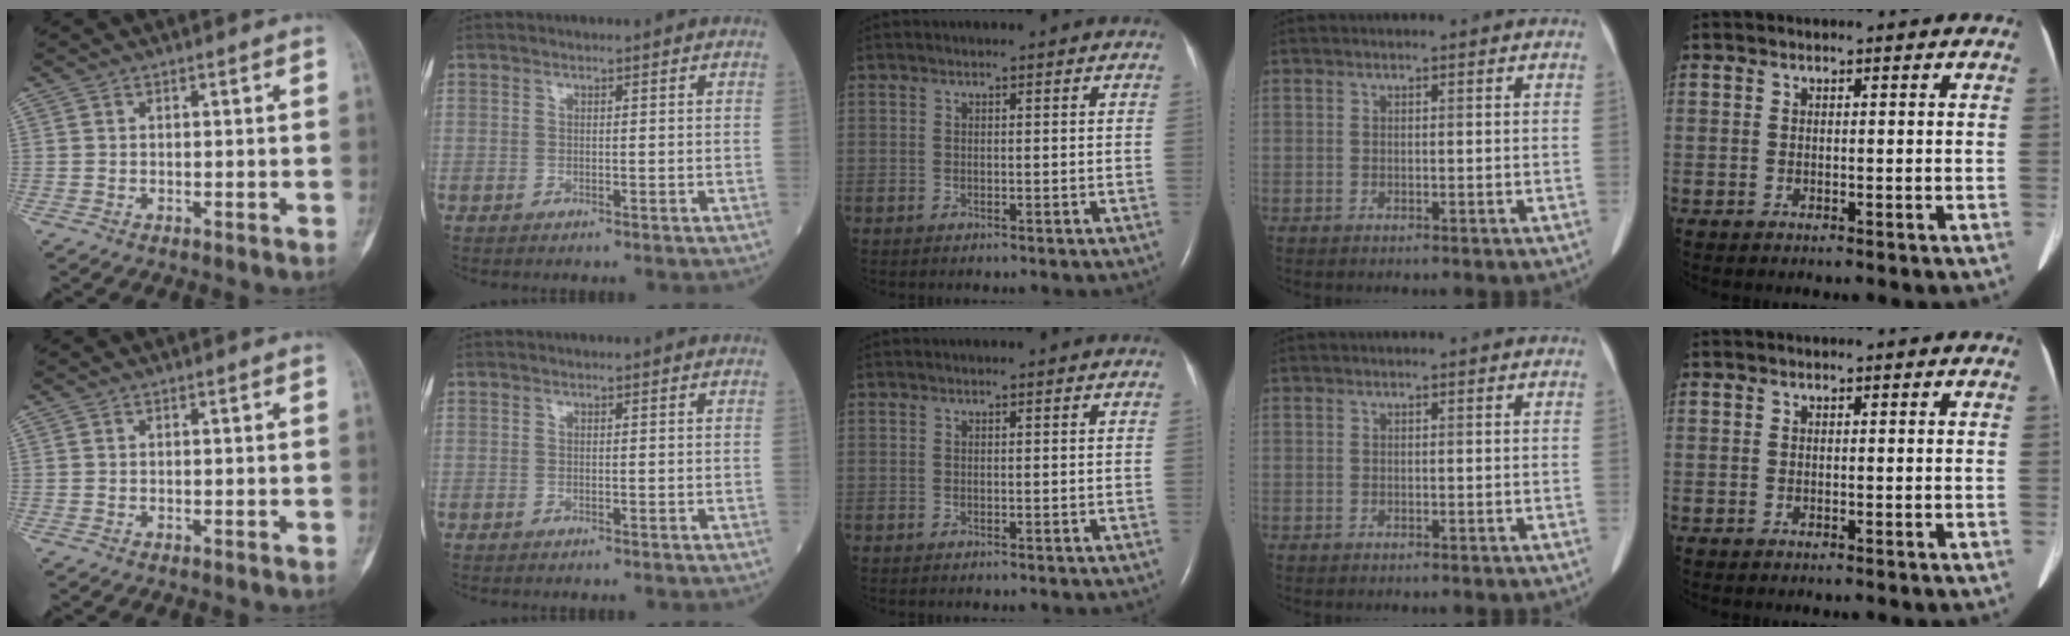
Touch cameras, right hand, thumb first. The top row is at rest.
{}